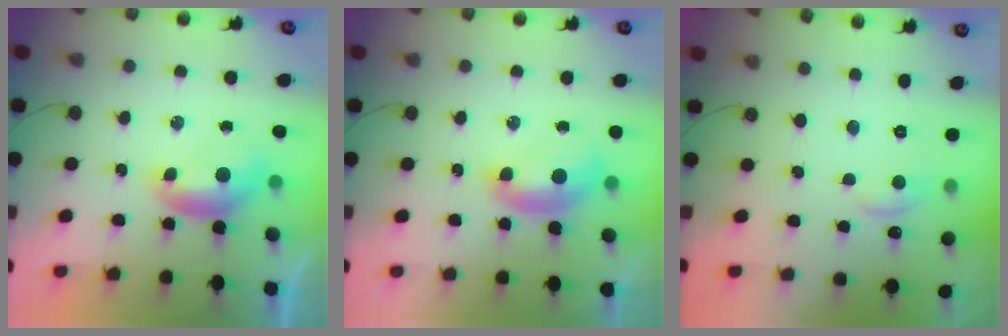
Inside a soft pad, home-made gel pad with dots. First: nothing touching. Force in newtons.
{"total": 1.8, "press": 1.7, "slide": 0.6}
{"total": 1.4, "press": 1.0, "slide": 1.0}